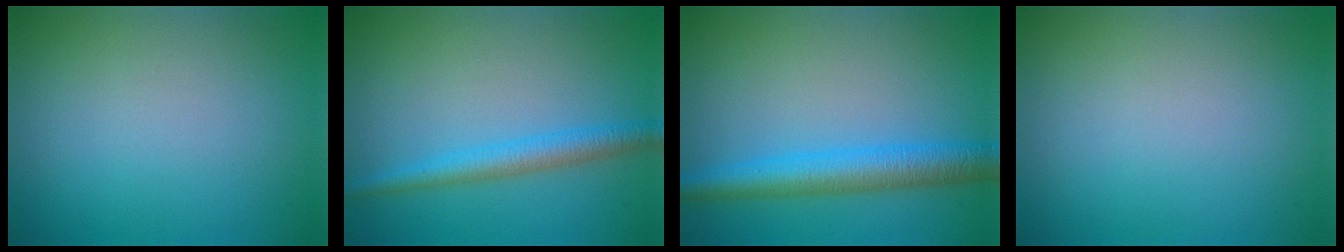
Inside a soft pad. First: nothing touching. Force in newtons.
{"total": 3.0, "press": 3.0, "slide": 0.1}
{"total": 5.1, "press": 5.1, "slide": 0.1}
{"total": 0.0}